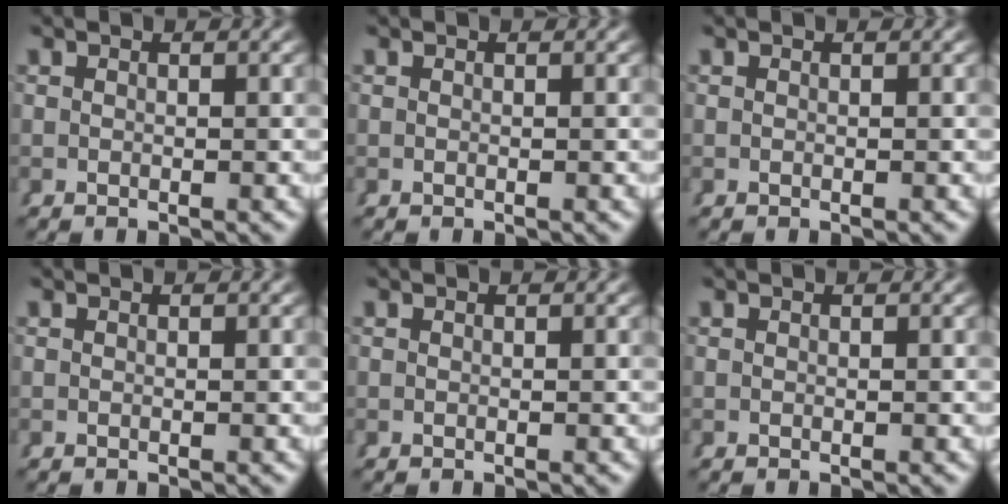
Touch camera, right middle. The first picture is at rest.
{"total": 0.0}
{"total": 0.0}
{"total": 0.0}
{"total": 0.0}
{"total": 0.0}